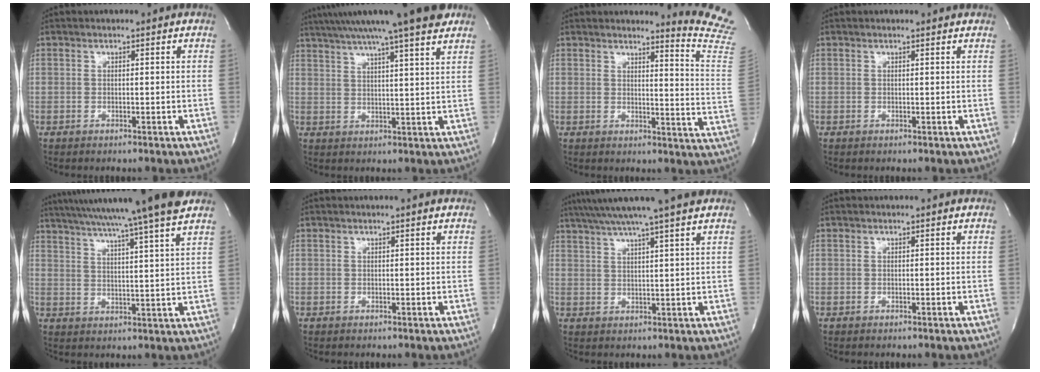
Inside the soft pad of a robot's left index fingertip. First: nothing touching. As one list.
[{"total": 15.7, "force": [12.6, -0.5, 9.2], "torque": [-0.155, 0.021, 0.175]}, {"total": 11.2, "force": [10.9, -2.1, 1.4], "torque": [-0.013, -0.155, 0.096]}, {"total": 1.4, "force": [1.4, 0.2, 0.3], "torque": [-0.012, 0.004, 0.009]}, {"total": 19.7, "force": [16.7, -1.7, 10.4], "torque": [-0.182, -0.015, 0.232]}, {"total": 0.0}, {"total": 11.3, "force": [9.2, -1.8, 6.3], "torque": [-0.112, 0.007, 0.129]}, {"total": 0.0}]